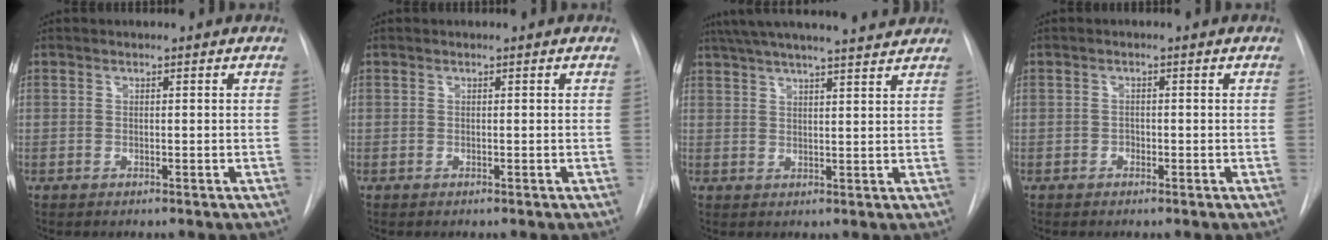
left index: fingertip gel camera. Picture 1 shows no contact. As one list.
[{"total": 0.0}, {"total": 16.7, "force": [15.0, 1.1, 7.3], "torque": [-0.125, 0.033, 0.208]}, {"total": 0.7, "force": [-0.4, 0.5, 0.3], "torque": [-0.002, 0.003, -0.008]}]